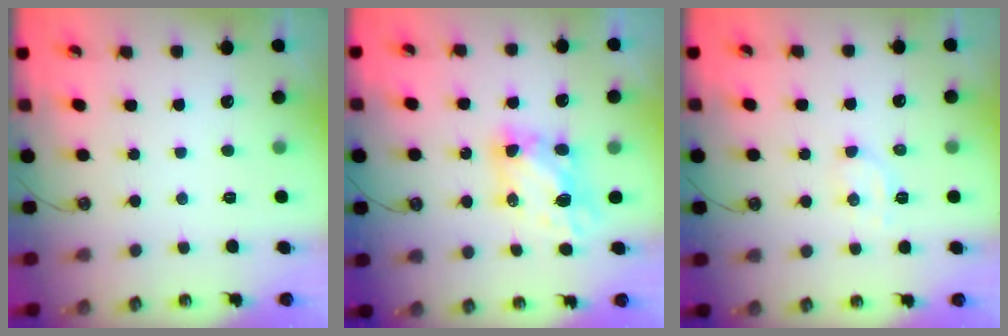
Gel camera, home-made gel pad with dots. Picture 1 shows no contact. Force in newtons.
{"total": 6.3, "press": 6.3, "slide": 0.1}
{"total": 4.7, "press": 4.5, "slide": 1.3}